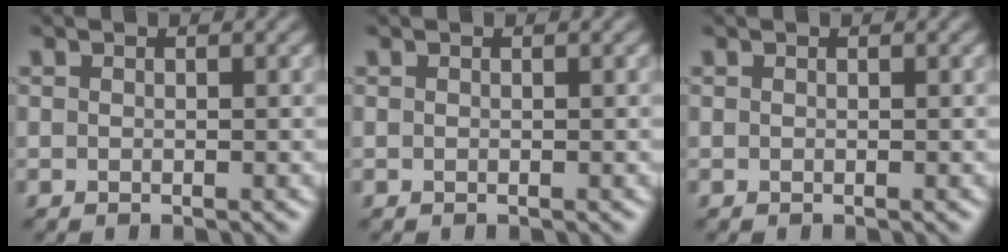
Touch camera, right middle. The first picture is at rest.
{"total": 0.0}
{"total": 0.0}